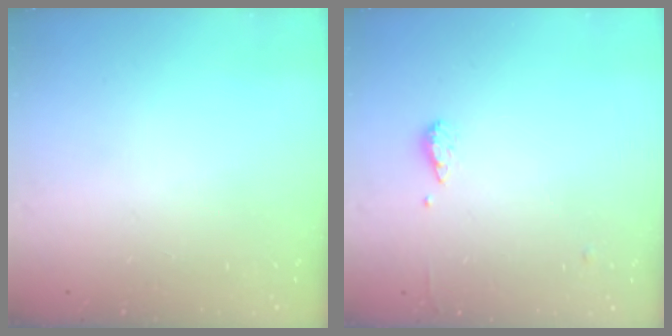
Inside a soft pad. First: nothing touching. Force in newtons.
{"total": 6.1, "press": 6.0, "slide": 0.7}